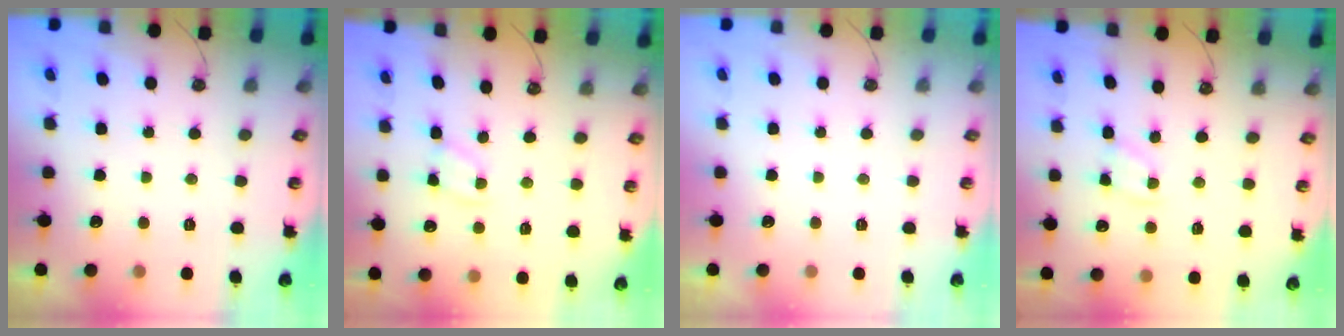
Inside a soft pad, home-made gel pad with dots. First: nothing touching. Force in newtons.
{"total": 1.7, "press": 1.7, "slide": 0.3}
{"total": 0.0}
{"total": 2.8, "press": 2.8, "slide": 0.4}